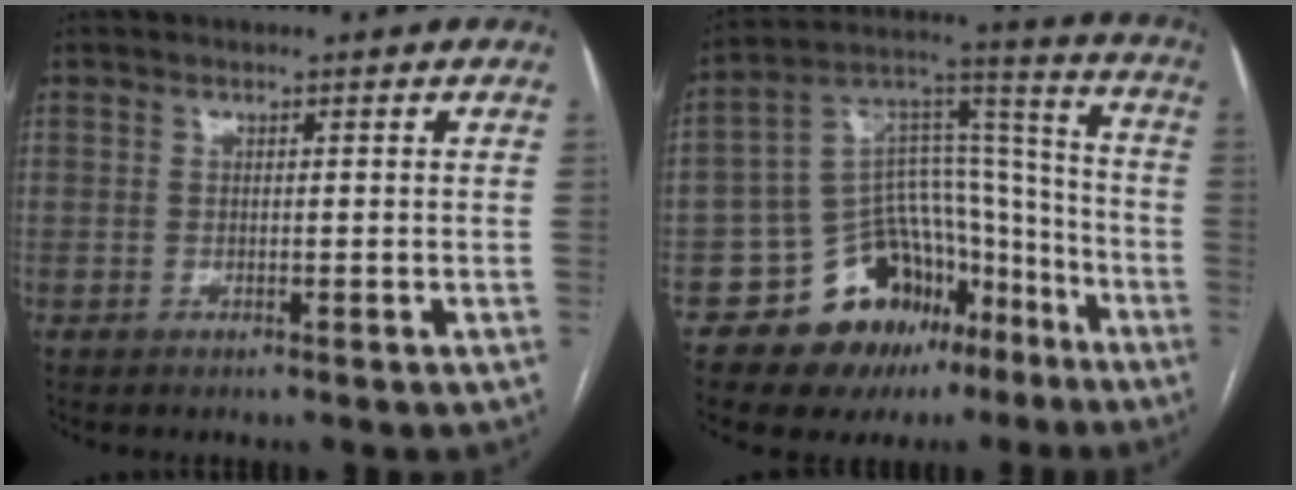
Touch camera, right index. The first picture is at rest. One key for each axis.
{"total": 17.3, "fx": -10.4, "fy": 10.7, "fz": 8.7, "tx": -0.124, "ty": 0.071, "tz": -0.160}